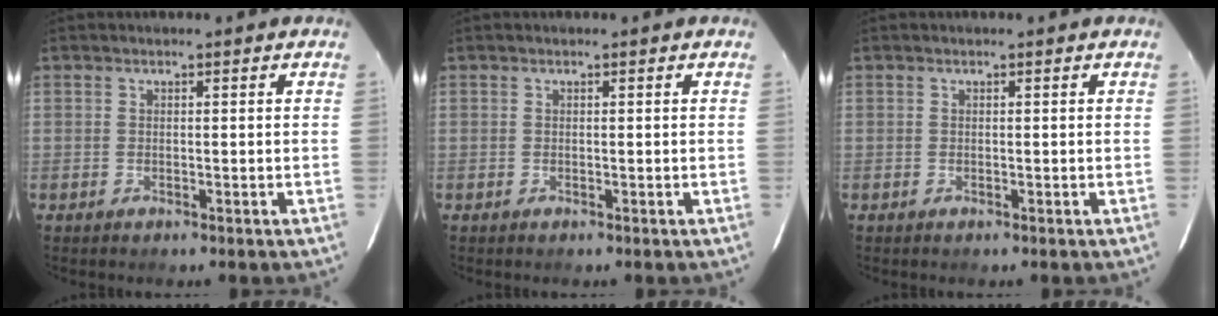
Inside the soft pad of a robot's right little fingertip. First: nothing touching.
{"total": 0.0}
{"total": 0.0}